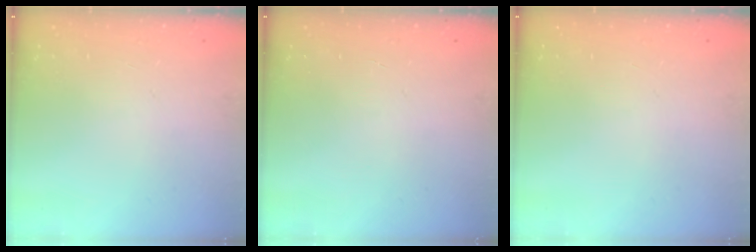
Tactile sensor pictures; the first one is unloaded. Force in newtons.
{"total": 0.0}
{"total": 0.0}